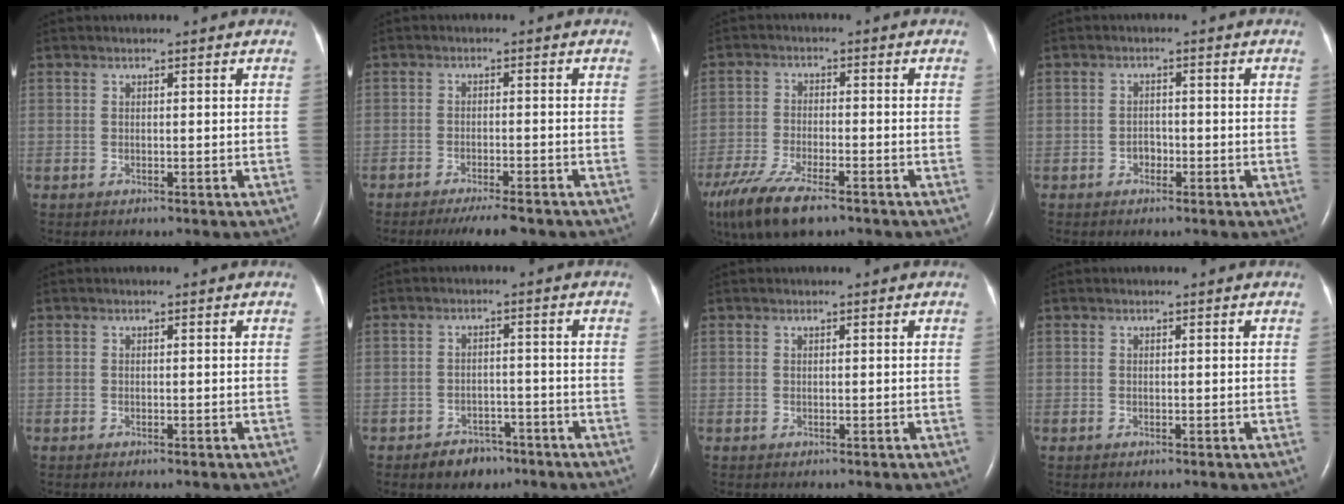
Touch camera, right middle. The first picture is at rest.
{"total": 6.2, "force": [-5.1, 1.1, 3.3], "torque": [-0.046, -0.008, -0.076]}
{"total": 12.2, "force": [-8.6, 3.1, 8.0], "torque": [-0.163, -0.031, -0.151]}
{"total": 1.5, "force": [-0.8, 1.1, 0.8], "torque": [-0.007, 0.006, -0.014]}
{"total": 0.0}
{"total": 4.2, "force": [-3.0, 2.7, 1.2], "torque": [-0.019, 0.008, -0.039]}
{"total": 0.0}
{"total": 0.0}